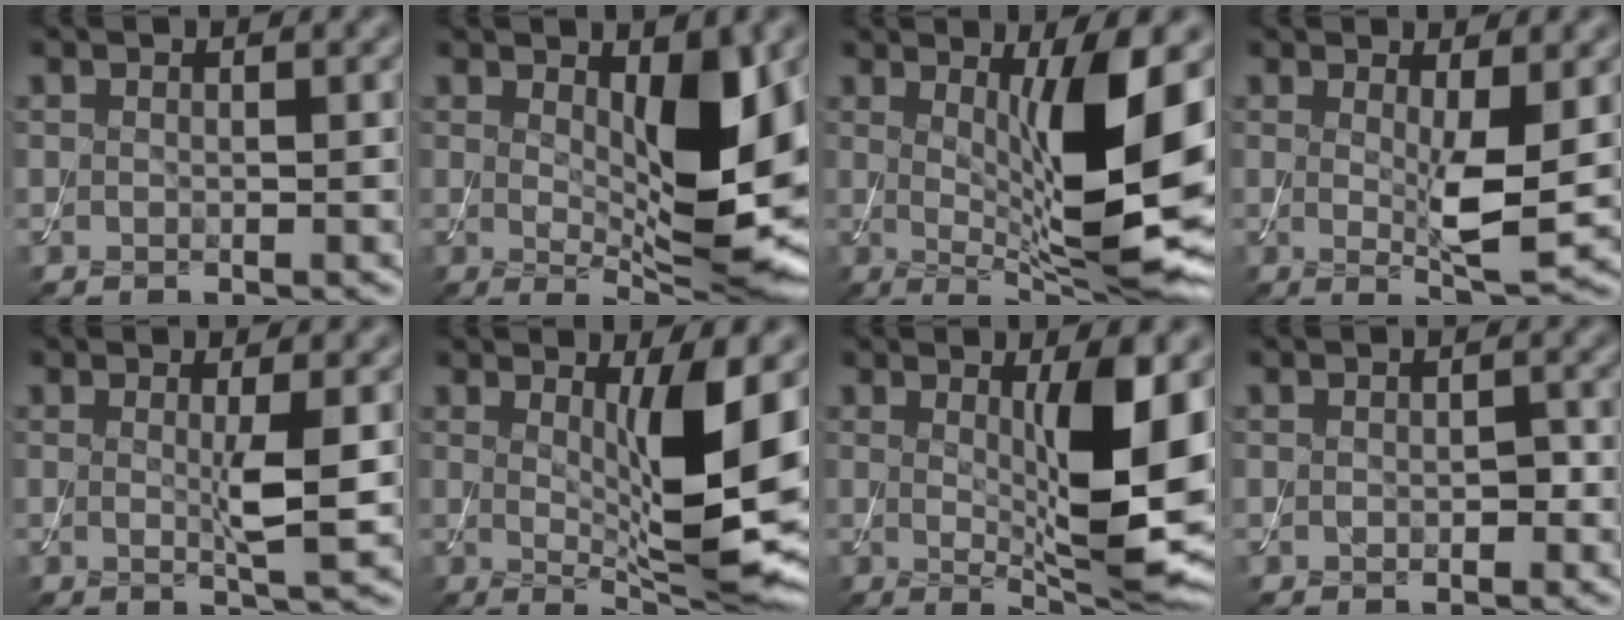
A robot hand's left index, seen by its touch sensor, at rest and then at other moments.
{"total": 8.5, "force": [1.1, 2.8, 7.9], "torque": [-0.118, -0.018, 0.026]}
{"total": 11.5, "force": [1.3, 2.7, 11.1], "torque": [-0.166, -0.016, 0.031]}
{"total": 4.4, "force": [0.4, 0.8, 4.3], "torque": [-0.073, -0.016, 0.010]}
{"total": 3.0, "force": [0.1, 0.2, 3.0], "torque": [-0.054, -0.008, 0.001]}
{"total": 8.8, "force": [1.2, 2.0, 8.5], "torque": [-0.131, -0.020, 0.028]}
{"total": 9.0, "force": [1.0, 2.1, 8.7], "torque": [-0.129, -0.020, 0.027]}
{"total": 1.1, "force": [-0.2, 0.8, 0.7], "torque": [-0.012, -0.003, -0.004]}